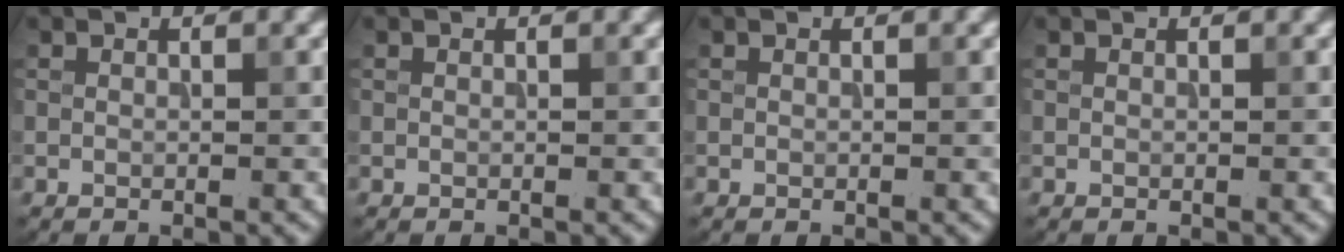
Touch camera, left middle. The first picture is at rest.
{"total": 0.0}
{"total": 0.0}
{"total": 0.0}